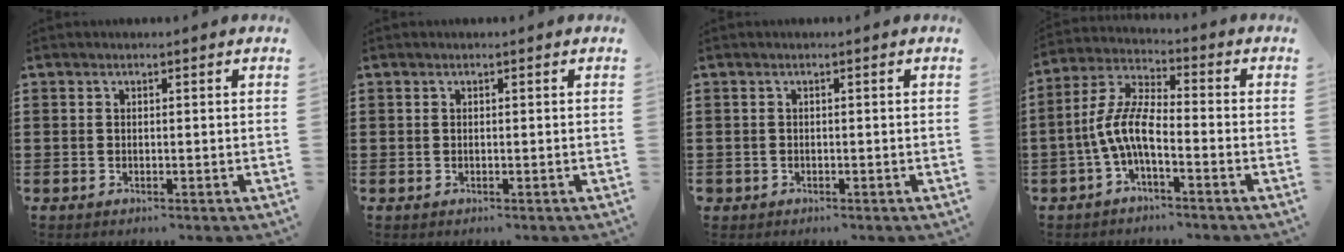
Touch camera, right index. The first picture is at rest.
{"total": 0.0}
{"total": 0.6, "force": [-0.4, 0.5, -0.1], "torque": [0.000, 0.004, -0.010]}
{"total": 7.6, "force": [-3.1, 2.2, 6.6], "torque": [-0.163, -0.013, -0.067]}